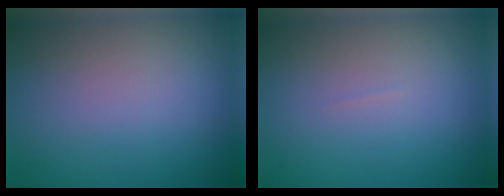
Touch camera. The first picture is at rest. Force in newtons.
{"total": 0.0}